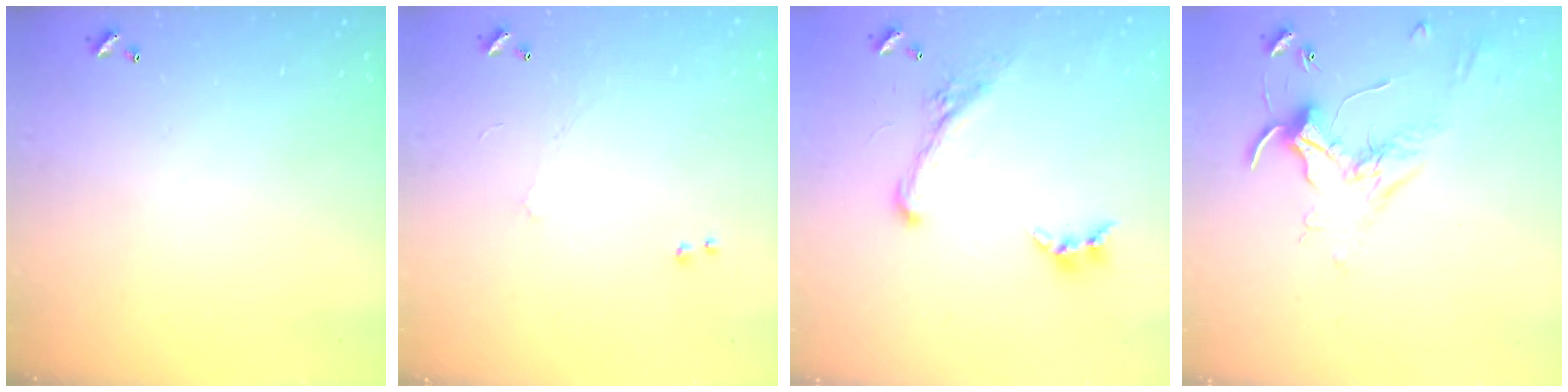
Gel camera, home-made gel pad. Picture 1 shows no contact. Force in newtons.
{"total": 1.0, "press": 0.9, "slide": 0.5}
{"total": 1.9, "press": 1.3, "slide": 1.4}
{"total": 1.7, "press": 1.6, "slide": 0.4}